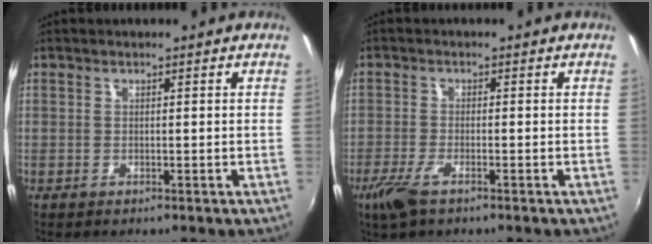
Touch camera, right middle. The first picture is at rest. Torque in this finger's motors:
{"motor_torque": [0.45, -0.39, 0.27, 0.08]}